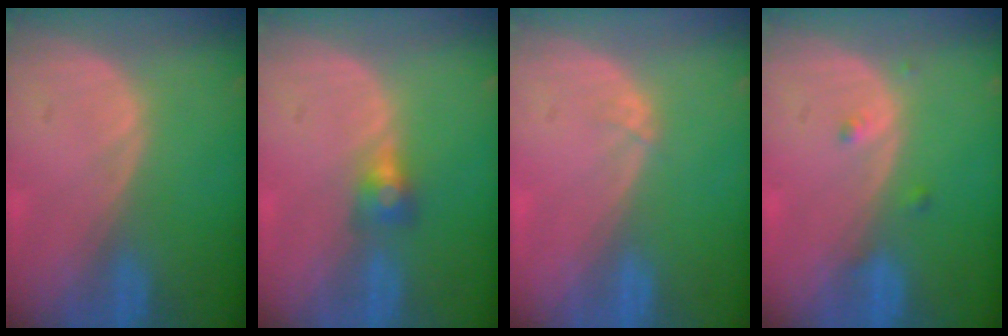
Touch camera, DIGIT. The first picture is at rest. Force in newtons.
{"total": 2.8, "press": 2.5, "slide": 1.3}
{"total": 0.7, "press": 0.6, "slide": 0.3}
{"total": 1.3, "press": 1.3, "slide": 0.0}